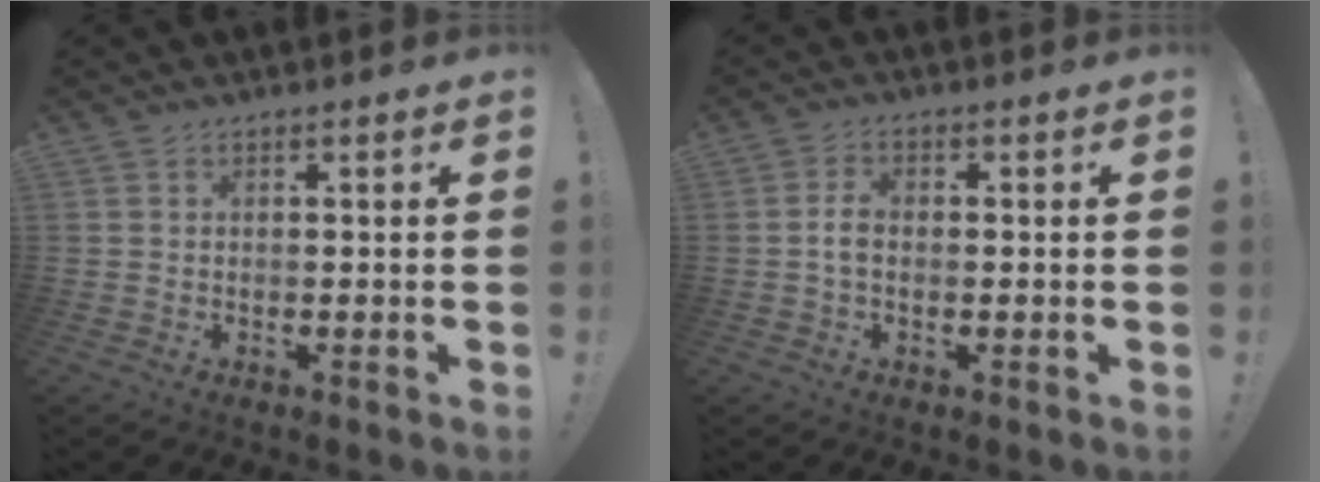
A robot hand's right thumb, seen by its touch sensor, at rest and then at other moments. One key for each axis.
{"total": 3.5, "fx": -0.4, "fy": 2.2, "fz": 2.7, "tx": -0.054, "ty": 0.008, "tz": -0.008}